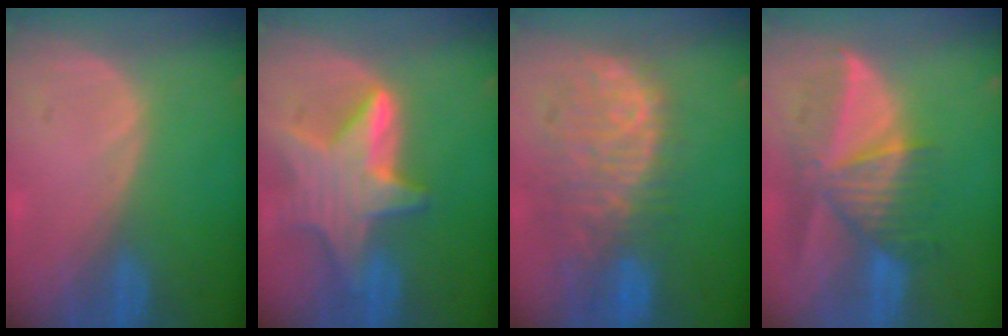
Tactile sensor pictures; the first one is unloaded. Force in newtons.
{"total": 9.3, "press": 9.3, "slide": 0.8}
{"total": 11.3, "press": 9.6, "slide": 5.8}
{"total": 9.2, "press": 8.3, "slide": 4.0}